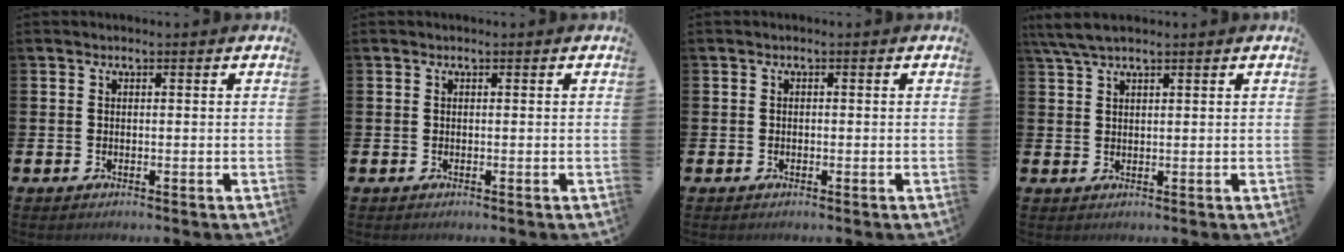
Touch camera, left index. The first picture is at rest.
{"total": 0.0}
{"total": 0.6, "force": [-0.3, 0.4, 0.2], "torque": [-0.012, 0.007, -0.007]}
{"total": 3.7, "force": [2.9, 0.8, 2.2], "torque": [-0.052, 0.002, 0.055]}